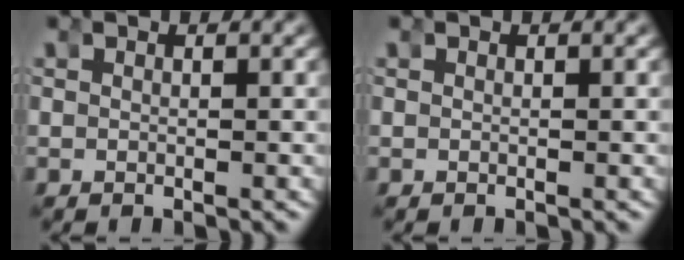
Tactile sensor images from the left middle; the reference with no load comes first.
{"total": 0.0}